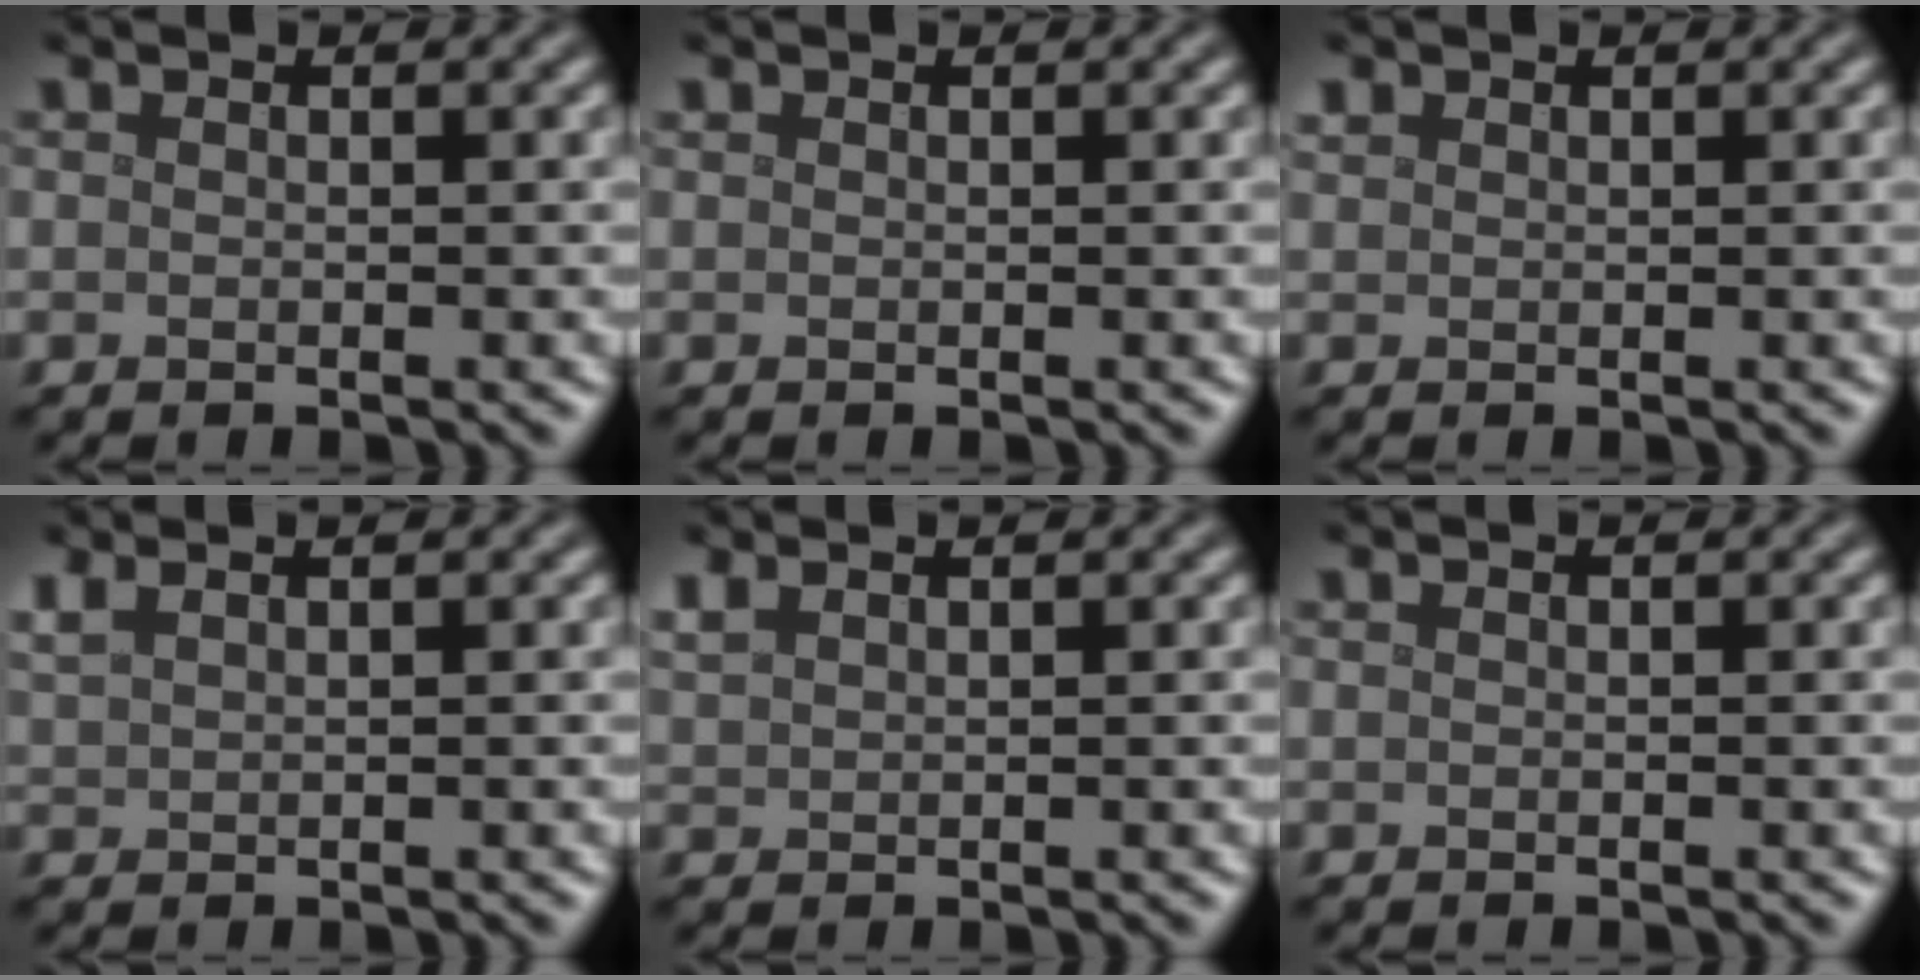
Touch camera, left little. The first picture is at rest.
{"total": 0.0}
{"total": 0.7, "force": [0.5, 0.4, 0.0], "torque": [-0.004, 0.002, 0.011]}
{"total": 1.6, "force": [1.3, 0.4, 0.7], "torque": [-0.025, 0.007, 0.031]}
{"total": 1.3, "force": [1.1, 0.3, 0.4], "torque": [-0.020, 0.006, 0.028]}
{"total": 0.0}